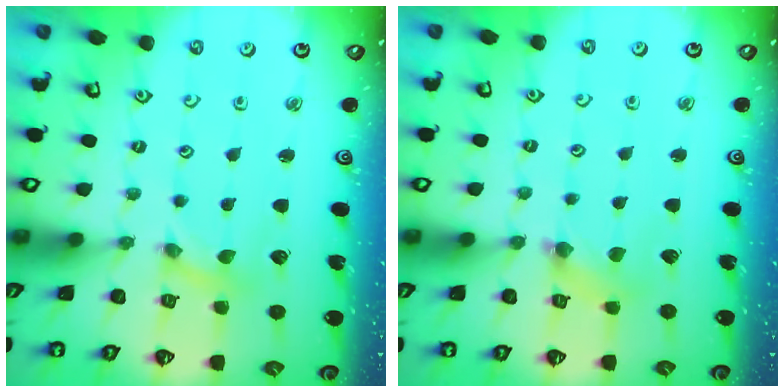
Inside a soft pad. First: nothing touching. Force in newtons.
{"total": 2.0, "press": 2.0, "slide": 0.2}